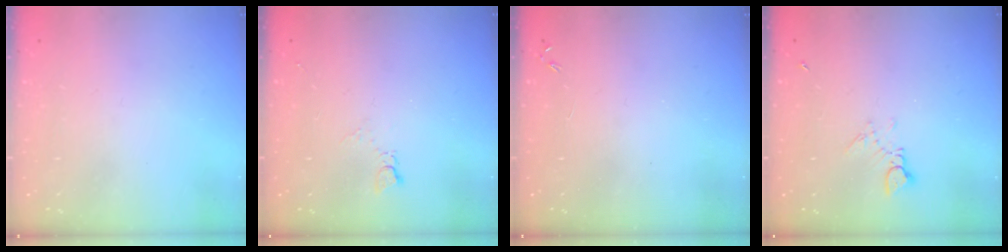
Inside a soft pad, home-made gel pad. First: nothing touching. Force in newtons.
{"total": 2.1, "press": 2.1, "slide": 0.3}
{"total": 0.0}
{"total": 3.9, "press": 3.9, "slide": 0.6}